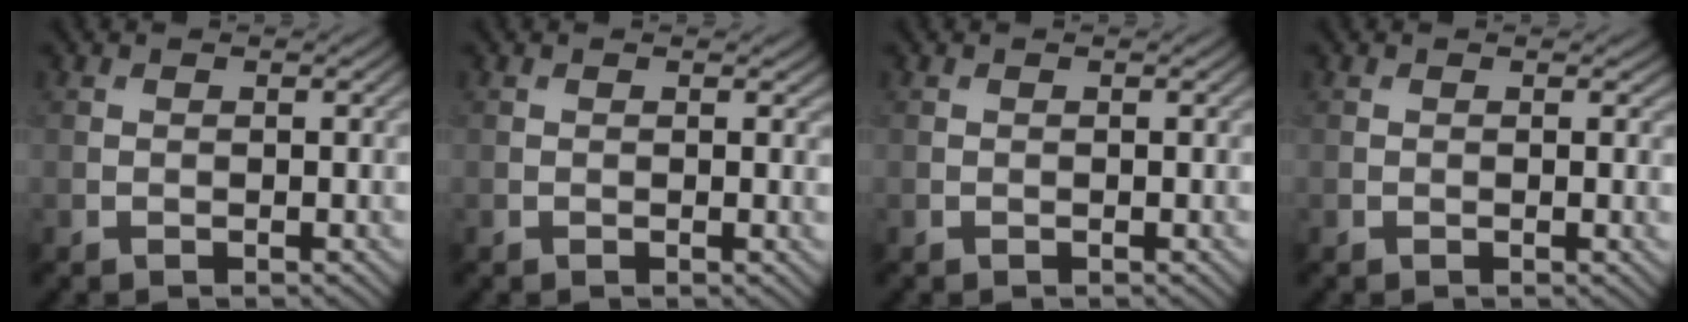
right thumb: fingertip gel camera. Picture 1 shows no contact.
{"total": 0.9, "force": [0.2, 0.4, 0.8], "torque": [-0.011, -0.002, 0.002]}
{"total": 0.0}
{"total": 1.0, "force": [0.2, 0.5, 0.8], "torque": [-0.012, -0.003, 0.002]}